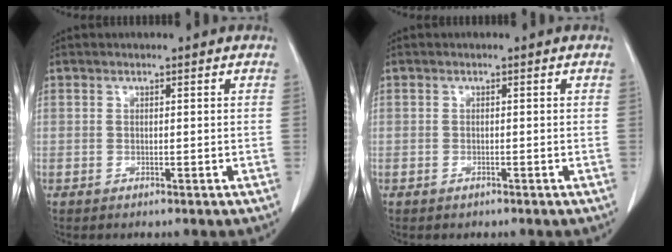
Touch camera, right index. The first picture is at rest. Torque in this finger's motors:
{"motor_torque": [0.19, -0.12, 0.06, 0.01]}